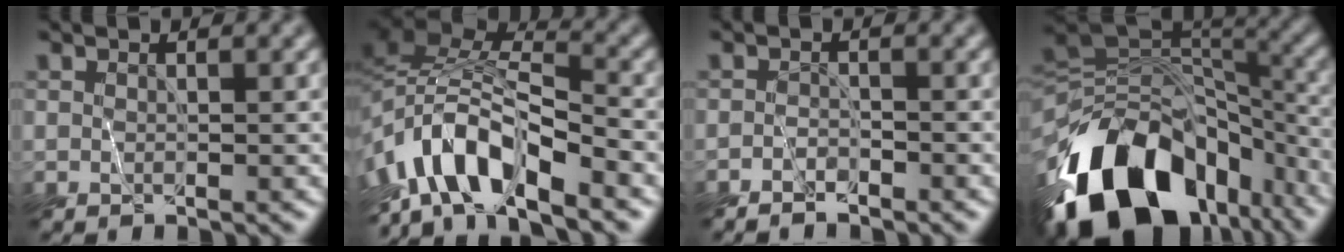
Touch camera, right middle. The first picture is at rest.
{"total": 8.9, "force": [-6.2, 2.6, 5.9], "torque": [-0.098, 0.014, -0.130]}
{"total": 1.7, "force": [-1.7, -0.1, -0.2], "torque": [0.002, 0.000, -0.039]}
{"total": 15.2, "force": [-9.1, 8.7, 8.5], "torque": [-0.173, 0.008, -0.154]}